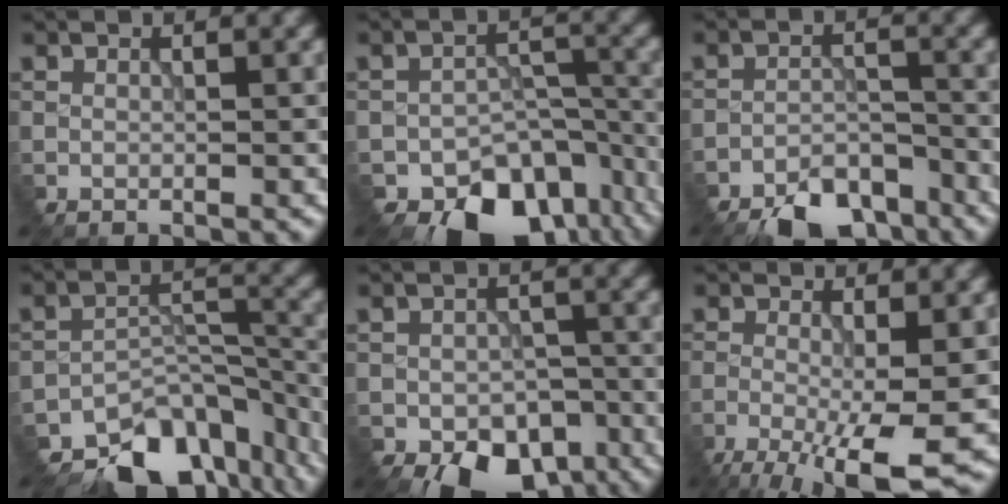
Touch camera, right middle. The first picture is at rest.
{"total": 10.5, "force": [-7.2, 6.2, 4.5], "torque": [-0.051, -0.017, -0.095]}
{"total": 7.4, "force": [-6.5, 2.4, 2.7], "torque": [-0.024, -0.012, -0.103]}
{"total": 10.3, "force": [-8.6, 4.4, 3.7], "torque": [-0.040, -0.011, -0.131]}
{"total": 8.7, "force": [-5.5, 5.1, 4.3], "torque": [-0.065, -0.041, -0.067]}
{"total": 7.7, "force": [-3.8, 1.7, 6.5], "torque": [-0.123, -0.018, -0.063]}